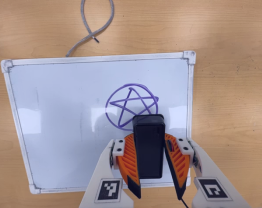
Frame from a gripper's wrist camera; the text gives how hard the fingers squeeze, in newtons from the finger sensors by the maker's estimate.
{"total": 8.8, "left": 7.9, "right": 9.7}